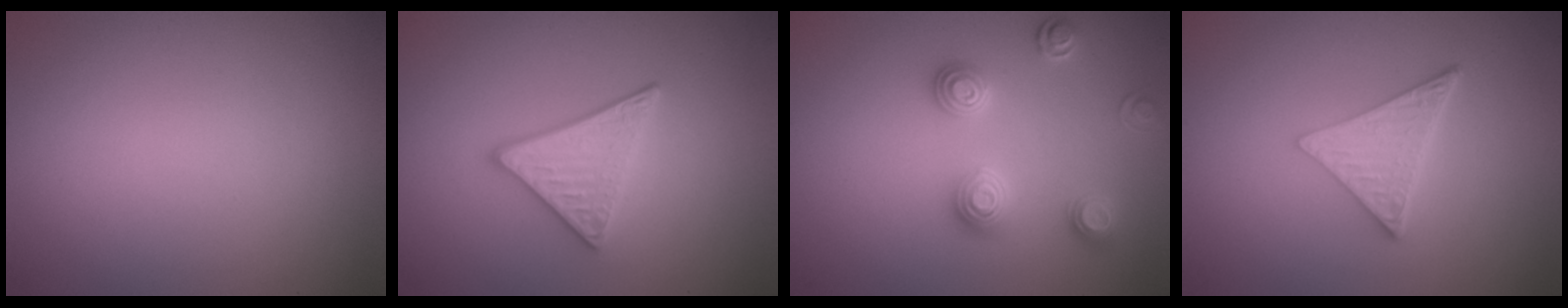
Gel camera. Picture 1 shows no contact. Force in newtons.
{"total": 3.6, "press": 3.0, "slide": 2.0}
{"total": 3.0, "press": 2.9, "slide": 0.6}
{"total": 4.9, "press": 3.4, "slide": 3.5}